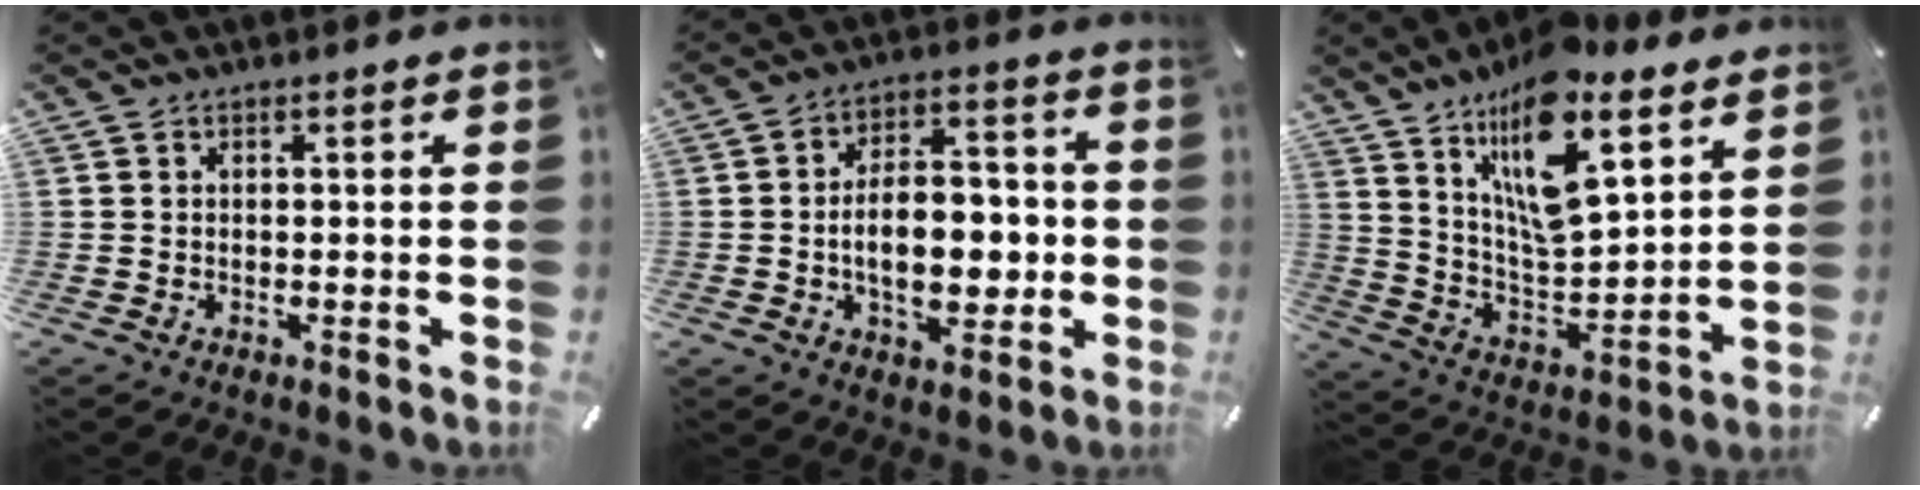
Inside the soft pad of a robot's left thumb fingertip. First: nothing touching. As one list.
[{"total": 12.8, "force": [-1.9, 7.9, 9.9], "torque": [-0.140, 0.006, -0.033]}, {"total": 18.1, "force": [12.4, 7.0, 11.2], "torque": [-0.218, -0.066, 0.211]}]